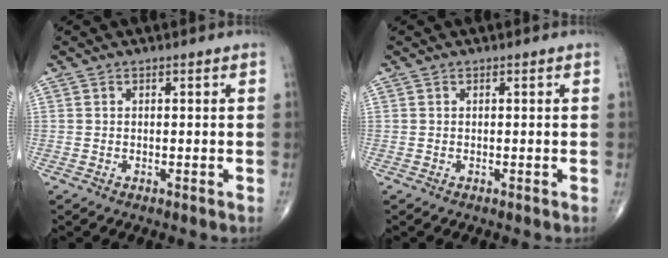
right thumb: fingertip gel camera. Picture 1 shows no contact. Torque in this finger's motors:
{"motor_torque": [0.00, 0.00, 0.11, 0.11, 0.02]}